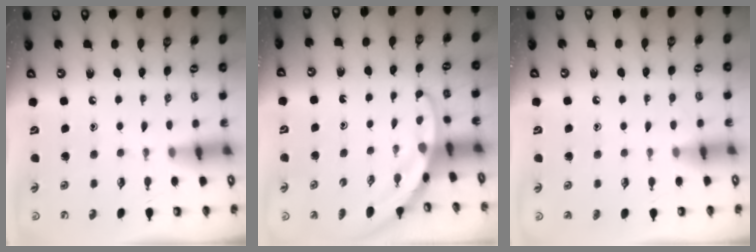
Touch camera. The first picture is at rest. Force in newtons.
{"total": 2.9, "press": 2.9, "slide": 0.1}
{"total": 3.0, "press": 3.0, "slide": 0.3}